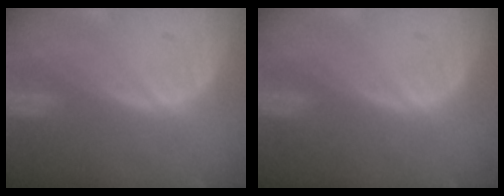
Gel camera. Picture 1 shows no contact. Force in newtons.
{"total": 0.6, "press": 0.0, "slide": 0.6}